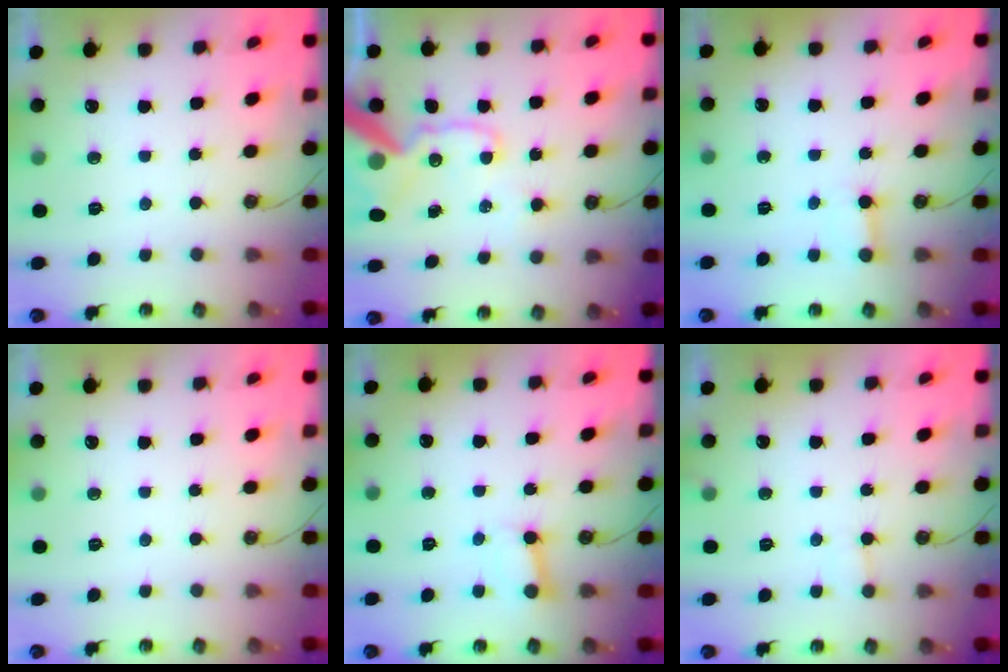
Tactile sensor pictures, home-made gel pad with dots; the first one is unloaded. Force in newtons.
{"total": 19.1, "press": 18.9, "slide": 2.6}
{"total": 3.0, "press": 2.9, "slide": 0.5}
{"total": 0.0}
{"total": 3.1, "press": 3.1, "slide": 0.1}
{"total": 5.9, "press": 5.9, "slide": 0.4}